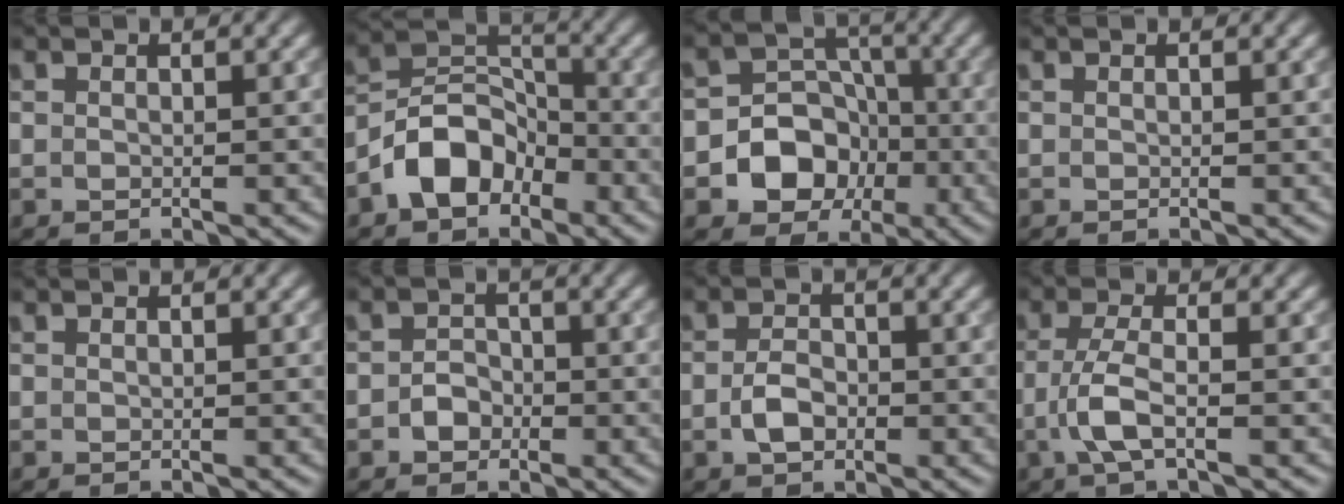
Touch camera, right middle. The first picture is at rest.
{"total": 6.0, "force": [-3.3, 3.9, 3.2], "torque": [-0.050, 0.008, -0.071]}
{"total": 7.9, "force": [-2.7, 6.8, 3.0], "torque": [-0.029, 0.011, -0.076]}
{"total": 0.0}
{"total": 0.0}
{"total": 1.8, "force": [-0.7, 1.5, 0.8], "torque": [-0.010, 0.002, -0.015]}
{"total": 2.5, "force": [-0.7, 1.6, 1.7], "torque": [-0.038, 0.000, -0.016]}
{"total": 3.2, "force": [-1.0, 0.8, 2.9], "torque": [-0.067, 0.000, -0.026]}